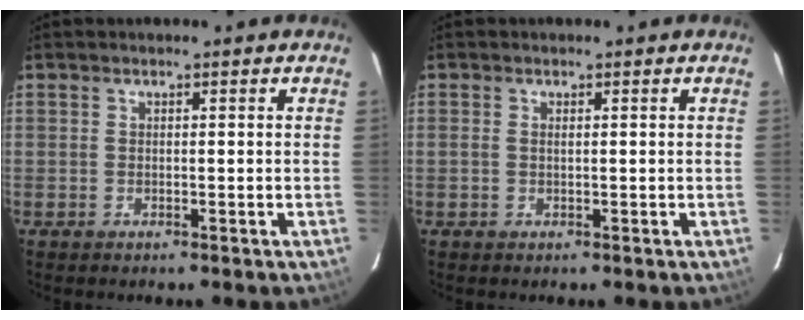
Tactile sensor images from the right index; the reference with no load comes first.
{"total": 0.6, "force": [0.1, 0.1, 0.6], "torque": [-0.013, 0.002, 0.000]}